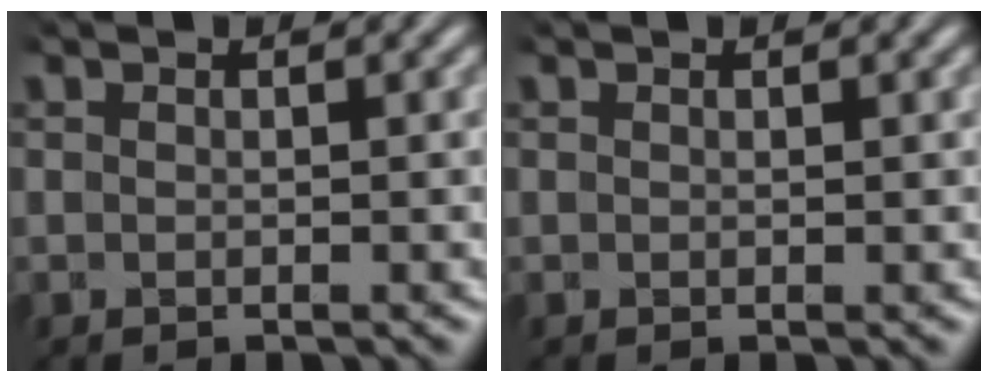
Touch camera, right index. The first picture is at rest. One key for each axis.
{"total": 0.0}